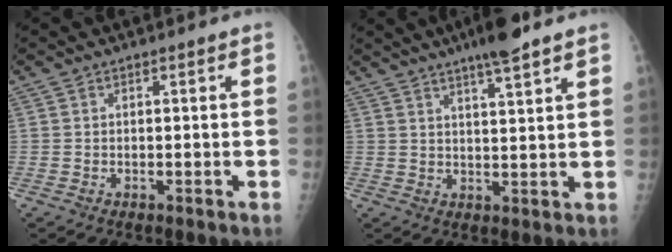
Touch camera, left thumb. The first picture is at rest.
{"total": 7.6, "force": [5.4, 0.8, 5.2], "torque": [-0.079, -0.021, 0.087]}